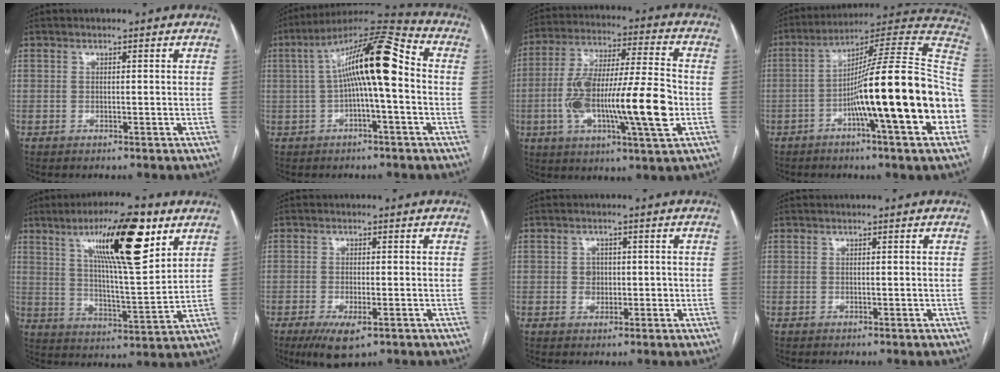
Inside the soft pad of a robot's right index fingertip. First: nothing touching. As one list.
[{"total": 13.9, "force": [0.7, 2.1, 13.7], "torque": [-0.235, 0.045, 0.006]}, {"total": 19.3, "force": [-3.9, 2.7, 18.8], "torque": [-0.338, 0.005, -0.063]}, {"total": 25.9, "force": [-5.4, 0.8, 25.3], "torque": [-0.292, 0.016, -0.093]}, {"total": 16.5, "force": [8.5, 2.6, 14.0], "torque": [-0.230, 0.003, 0.138]}, {"total": 5.6, "force": [-2.9, 1.8, 4.5], "torque": [-0.080, -0.012, -0.042]}, {"total": 2.6, "force": [0.0, 2.3, 1.2], "torque": [-0.012, 0.004, 0.003]}, {"total": 0.0}]